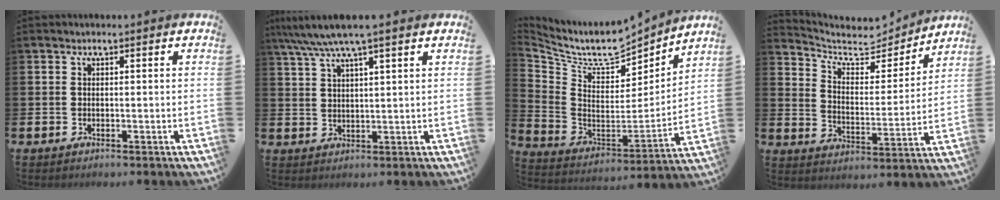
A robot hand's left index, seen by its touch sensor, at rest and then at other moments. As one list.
[{"total": 6.1, "force": [4.7, 0.6, 3.7], "torque": [-0.086, -0.007, 0.084]}, {"total": 8.1, "force": [6.6, 3.0, 3.5], "torque": [-0.107, -0.047, 0.109]}, {"total": 6.9, "force": [6.1, 2.5, 1.8], "torque": [-0.059, -0.055, 0.099]}]